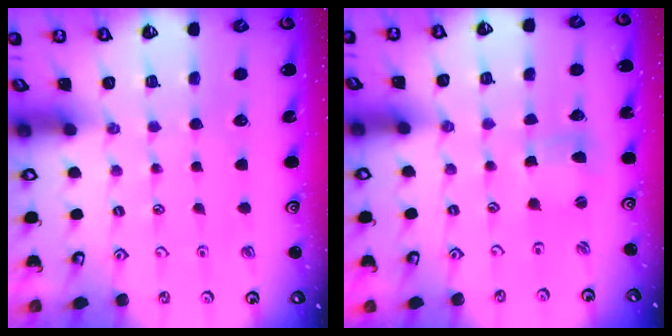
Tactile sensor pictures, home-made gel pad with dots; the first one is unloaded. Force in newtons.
{"total": 2.1, "press": 2.1, "slide": 0.2}